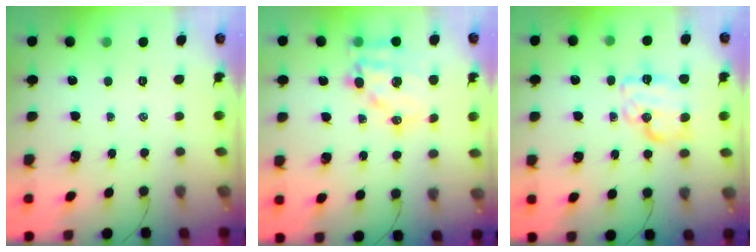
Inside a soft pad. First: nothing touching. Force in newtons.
{"total": 14.4, "press": 14.0, "slide": 3.5}
{"total": 13.1, "press": 13.1, "slide": 0.4}